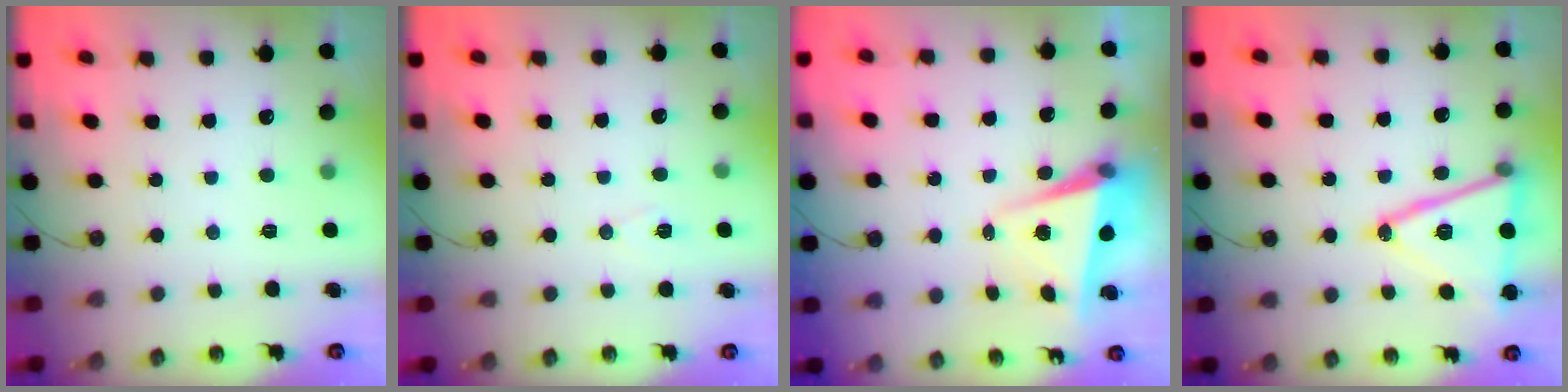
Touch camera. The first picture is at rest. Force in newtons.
{"total": 5.7, "press": 3.6, "slide": 4.4}
{"total": 5.6, "press": 5.6, "slide": 1.0}
{"total": 18.1, "press": 17.8, "slide": 3.4}